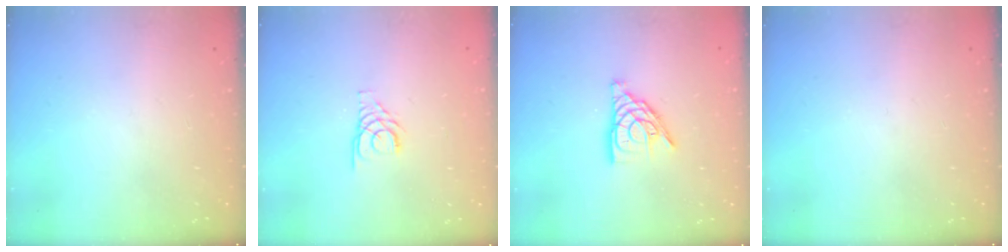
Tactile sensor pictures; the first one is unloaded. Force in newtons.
{"total": 3.5, "press": 3.5, "slide": 0.3}
{"total": 10.4, "press": 10.4, "slide": 1.2}
{"total": 0.0}